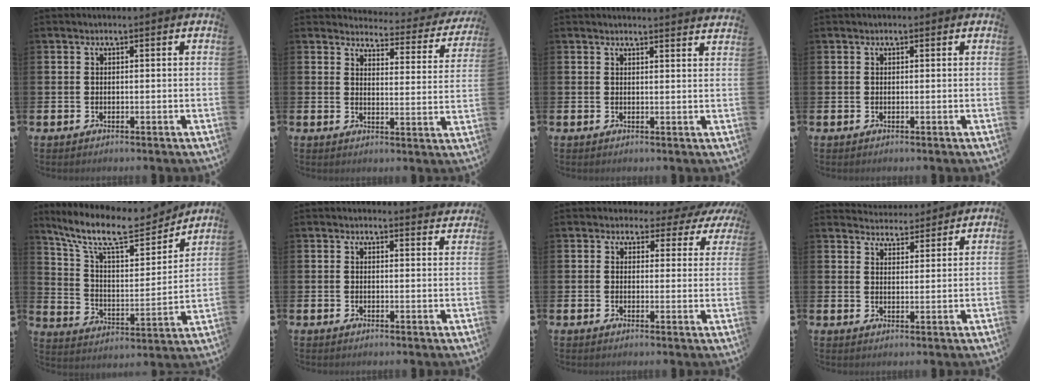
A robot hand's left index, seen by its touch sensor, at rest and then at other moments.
{"total": 3.1, "force": [2.9, 1.0, 0.6], "torque": [-0.018, -0.033, 0.042]}
{"total": 2.0, "force": [2.0, -0.2, -0.3], "torque": [0.012, -0.019, 0.033]}
{"total": 0.0}
{"total": 12.0, "force": [10.3, 3.1, 5.4], "torque": [-0.135, -0.061, 0.177]}
{"total": 1.3, "force": [1.3, 0.3, 0.0], "torque": [0.006, -0.008, 0.021]}
{"total": 2.3, "force": [1.2, 1.8, 0.6], "torque": [-0.013, -0.012, 0.012]}
{"total": 3.9, "force": [3.8, 0.7, -0.3], "torque": [-0.004, -0.023, 0.070]}